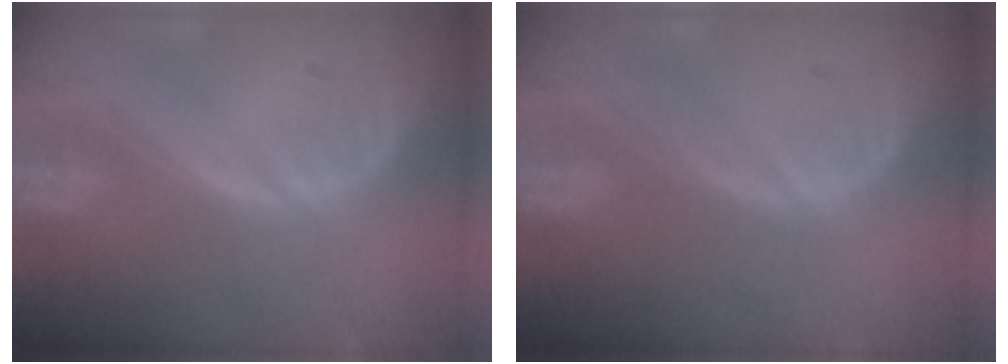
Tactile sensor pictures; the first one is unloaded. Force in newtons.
{"total": 0.0}